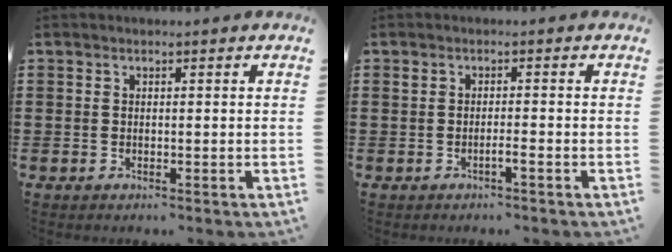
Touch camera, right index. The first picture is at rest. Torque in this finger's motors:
{"motor_torque": [0.20, -0.12, 0.13, 0.00]}